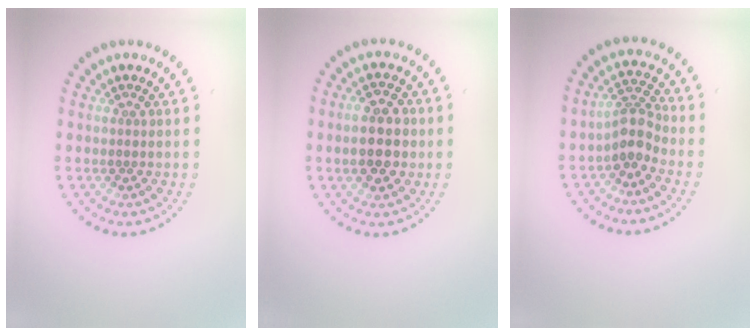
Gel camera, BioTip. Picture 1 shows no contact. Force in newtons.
{"total": 4.3, "press": 4.3, "slide": 0.1}
{"total": 2.8, "press": 2.1, "slide": 1.8}